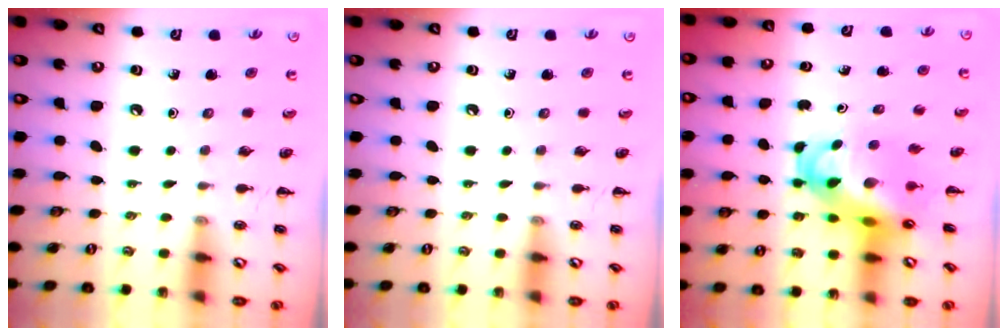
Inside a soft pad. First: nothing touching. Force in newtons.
{"total": 0.0}
{"total": 9.7, "press": 9.2, "slide": 3.0}